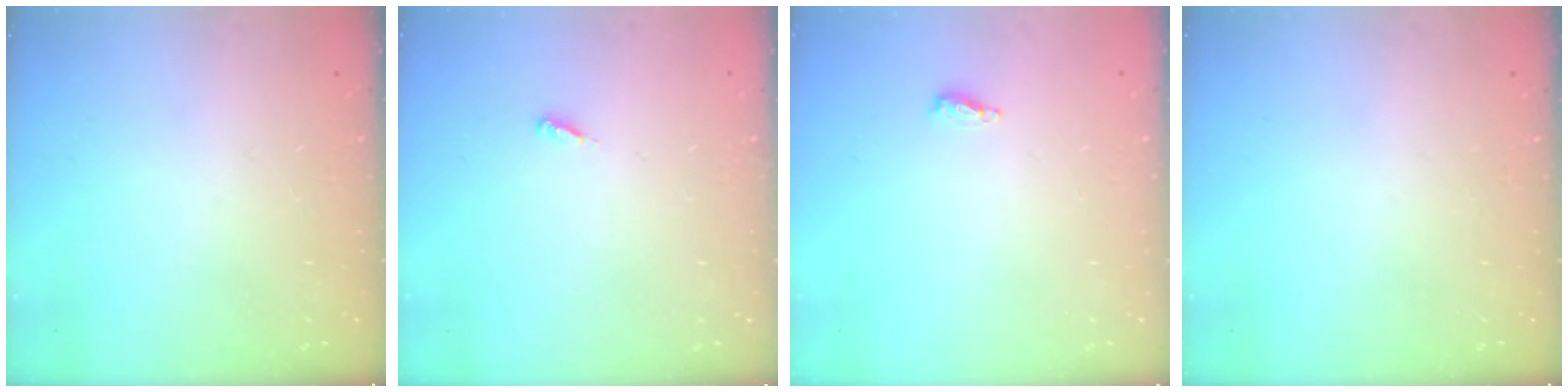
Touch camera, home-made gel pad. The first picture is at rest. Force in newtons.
{"total": 2.1, "press": 2.1, "slide": 0.1}
{"total": 5.2, "press": 5.0, "slide": 1.4}
{"total": 0.0}